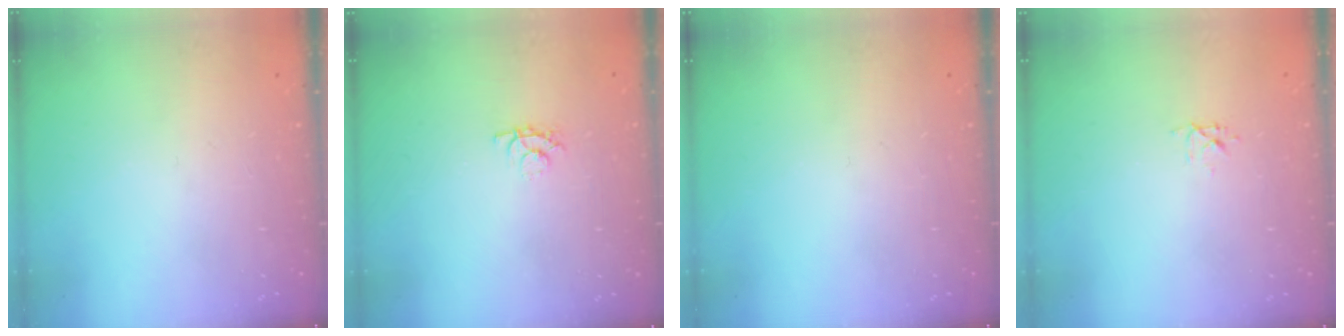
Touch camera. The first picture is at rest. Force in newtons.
{"total": 3.6, "press": 3.6, "slide": 0.4}
{"total": 0.0}
{"total": 3.2, "press": 3.2, "slide": 0.3}